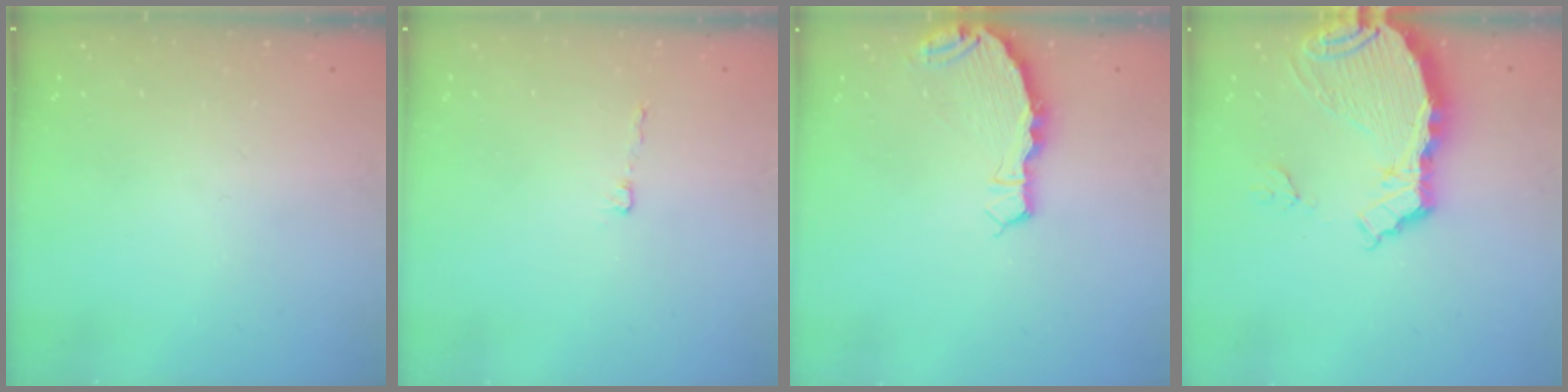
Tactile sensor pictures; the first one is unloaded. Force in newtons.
{"total": 2.3, "press": 2.3, "slide": 0.2}
{"total": 5.2, "press": 5.2, "slide": 0.2}
{"total": 8.3, "press": 8.3, "slide": 1.0}